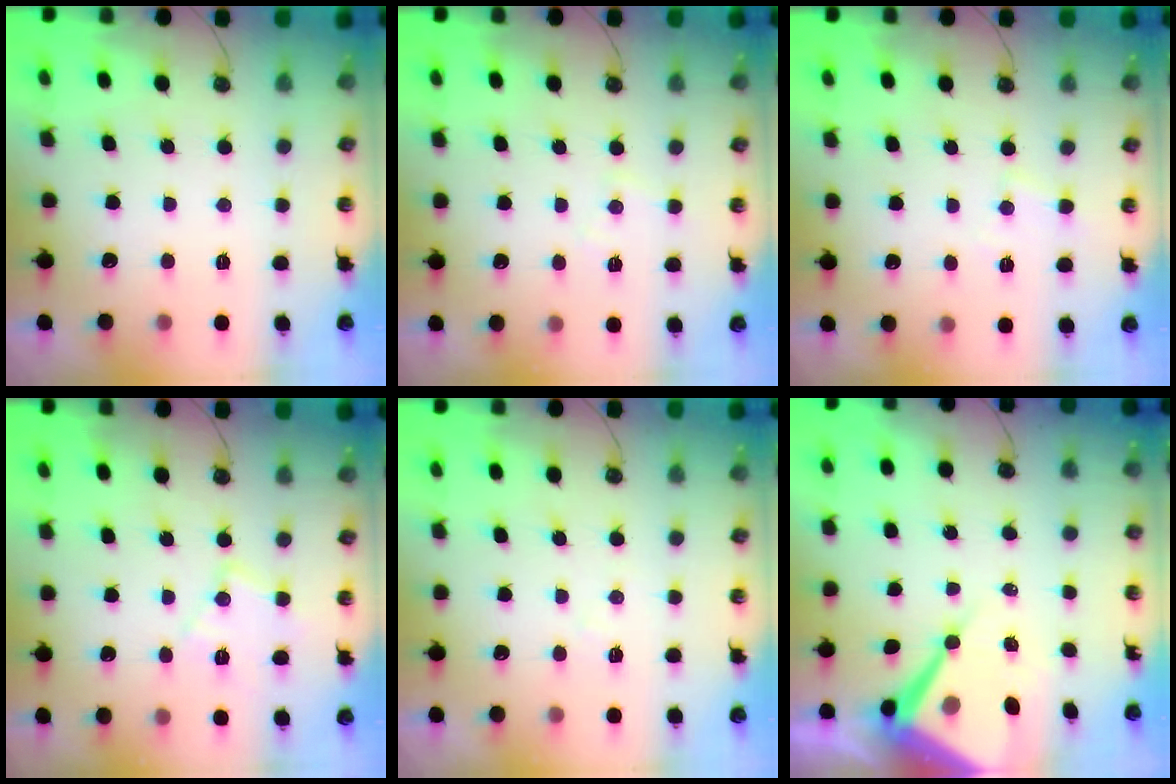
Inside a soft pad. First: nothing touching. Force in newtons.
{"total": 5.6, "press": 5.5, "slide": 0.8}
{"total": 5.4, "press": 5.4, "slide": 0.7}
{"total": 10.1, "press": 10.1, "slide": 0.8}
{"total": 6.4, "press": 6.3, "slide": 0.8}
{"total": 12.4, "press": 12.4, "slide": 1.1}